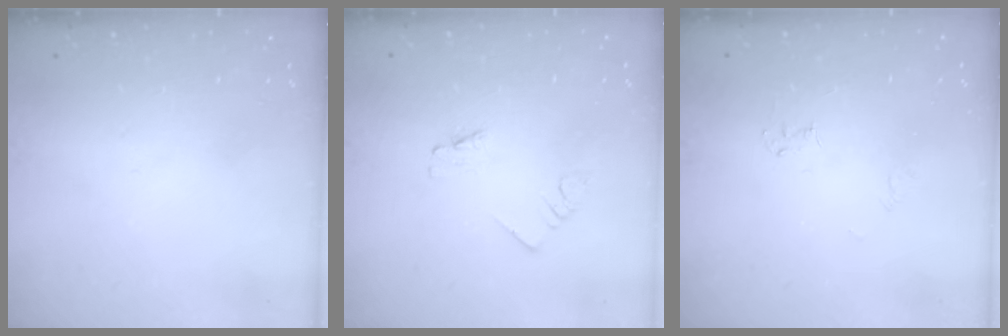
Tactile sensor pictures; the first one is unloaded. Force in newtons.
{"total": 1.1, "press": 1.0, "slide": 0.1}
{"total": 2.8, "press": 2.8, "slide": 0.4}